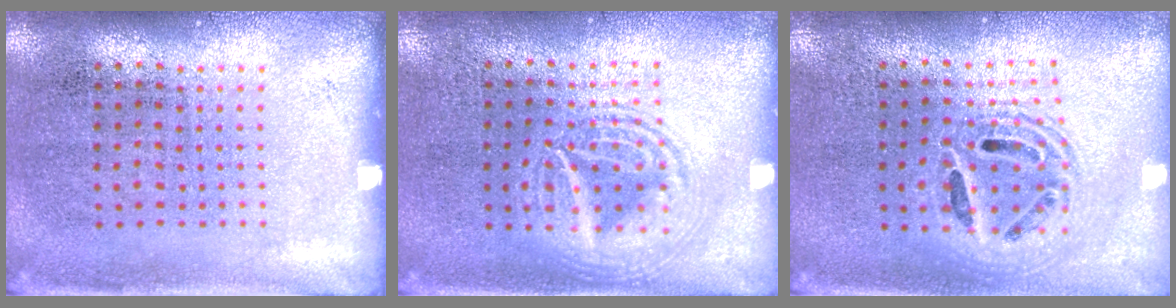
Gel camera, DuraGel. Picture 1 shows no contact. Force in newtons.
{"total": 2.9, "press": 2.8, "slide": 0.3}
{"total": 1.8, "press": 1.5, "slide": 1.0}